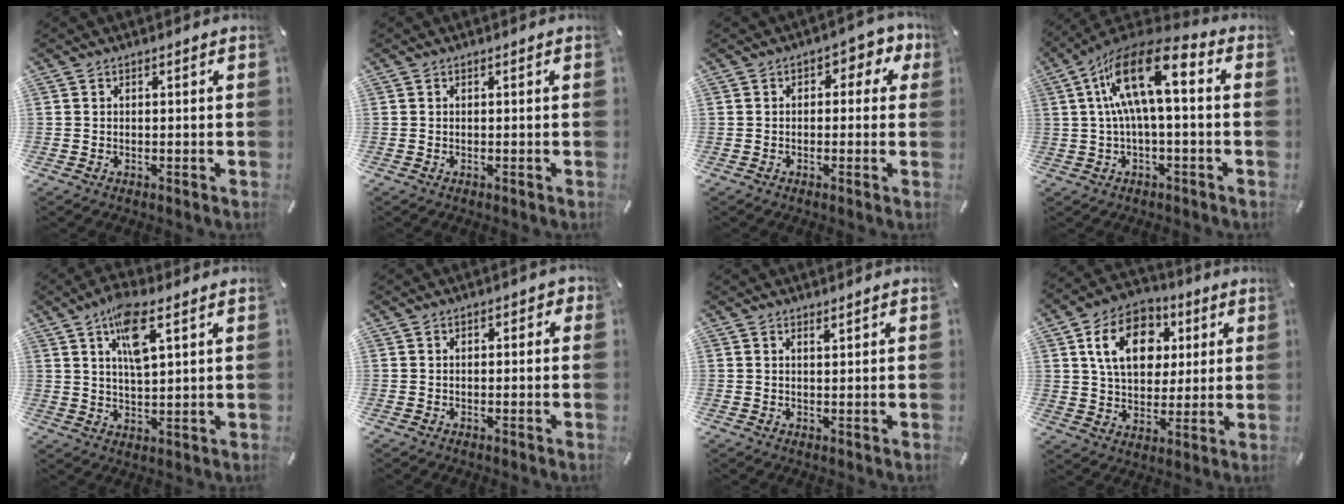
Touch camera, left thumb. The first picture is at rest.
{"total": 0.0}
{"total": 4.0, "force": [0.2, 2.7, 2.9], "torque": [-0.037, 0.007, -0.007]}
{"total": 16.5, "force": [3.2, 6.7, 14.8], "torque": [-0.280, -0.010, 0.052]}
{"total": 9.6, "force": [4.9, 3.3, 7.6], "torque": [-0.133, -0.007, 0.082]}
{"total": 1.5, "force": [-0.3, 1.0, 1.0], "torque": [-0.010, 0.002, -0.010]}
{"total": 1.0, "force": [0.8, 0.2, 0.4], "torque": [-0.009, -0.002, 0.015]}
{"total": 14.6, "force": [4.6, 10.8, 8.8], "torque": [-0.150, 0.006, 0.083]}